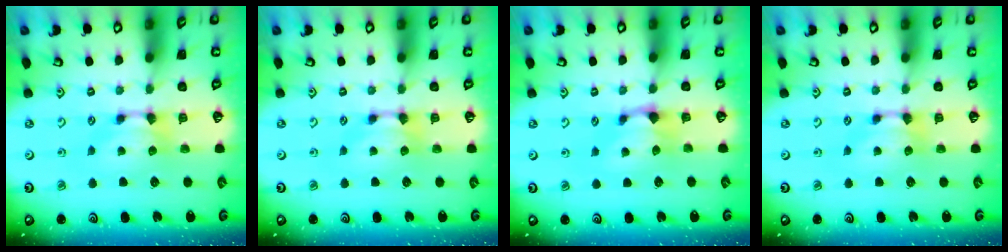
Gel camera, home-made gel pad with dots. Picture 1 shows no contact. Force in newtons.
{"total": 0.0}
{"total": 0.8, "press": 0.0, "slide": 0.8}
{"total": 0.0}